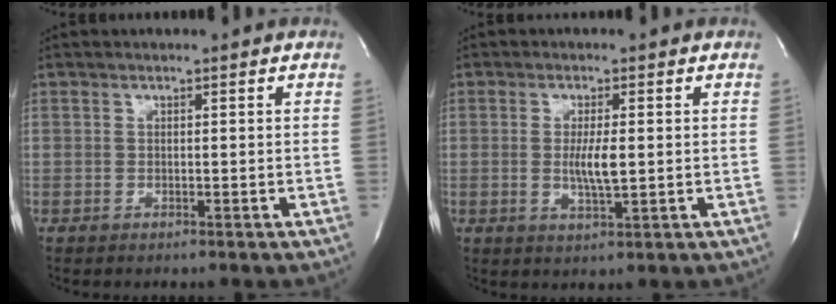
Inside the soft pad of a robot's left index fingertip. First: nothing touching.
{"total": 4.1, "force": [-0.1, 0.7, 4.1], "torque": [-0.079, -0.007, 0.000]}